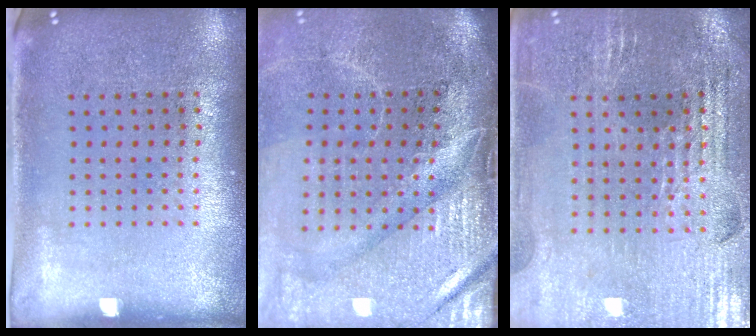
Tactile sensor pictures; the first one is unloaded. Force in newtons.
{"total": 4.7, "press": 4.0, "slide": 2.5}
{"total": 2.9, "press": 2.8, "slide": 0.5}